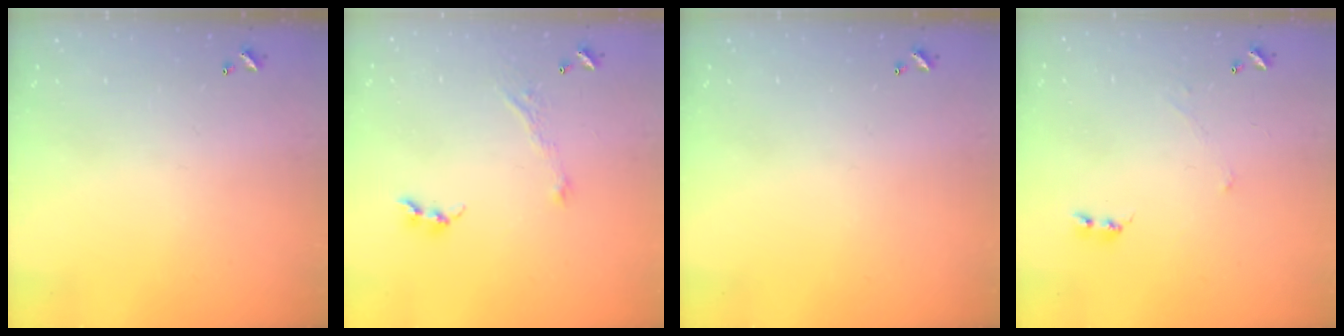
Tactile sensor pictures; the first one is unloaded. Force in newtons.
{"total": 2.9, "press": 2.8, "slide": 0.4}
{"total": 0.0}
{"total": 0.0}